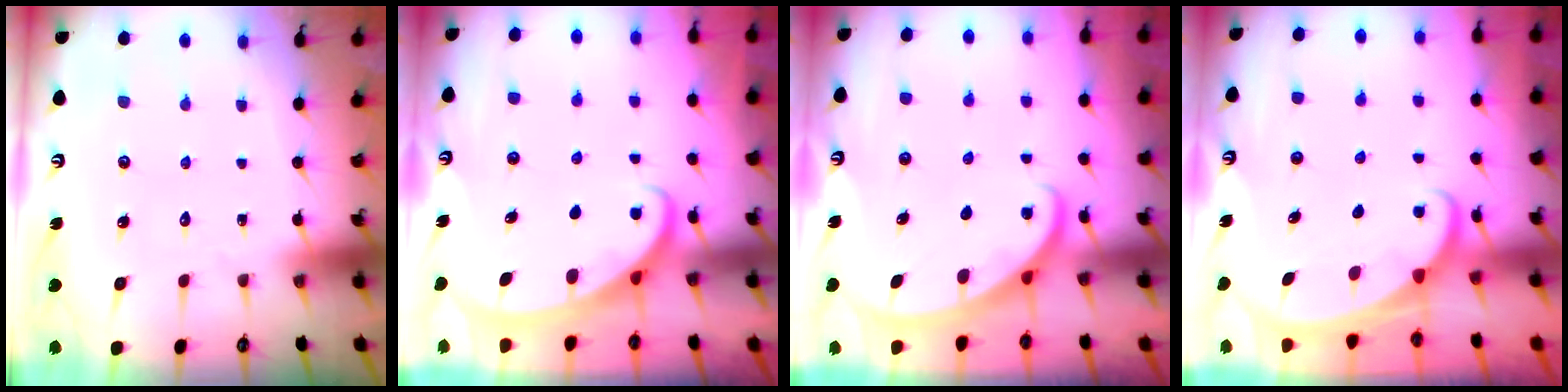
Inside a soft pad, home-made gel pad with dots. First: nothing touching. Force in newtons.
{"total": 2.6, "press": 2.6, "slide": 0.4}
{"total": 2.5, "press": 2.5, "slide": 0.2}
{"total": 1.6, "press": 1.6, "slide": 0.1}